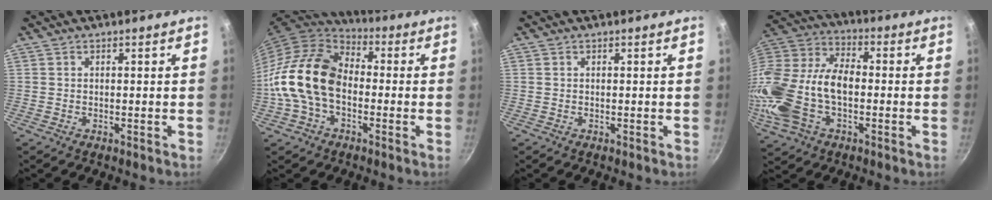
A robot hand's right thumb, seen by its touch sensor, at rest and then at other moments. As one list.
[{"total": 16.7, "force": [-1.9, 11.4, 12.0], "torque": [-0.201, 0.038, -0.051]}, {"total": 0.0}, {"total": 23.2, "force": [-3.8, 14.3, 17.9], "torque": [-0.369, 0.037, -0.081]}]